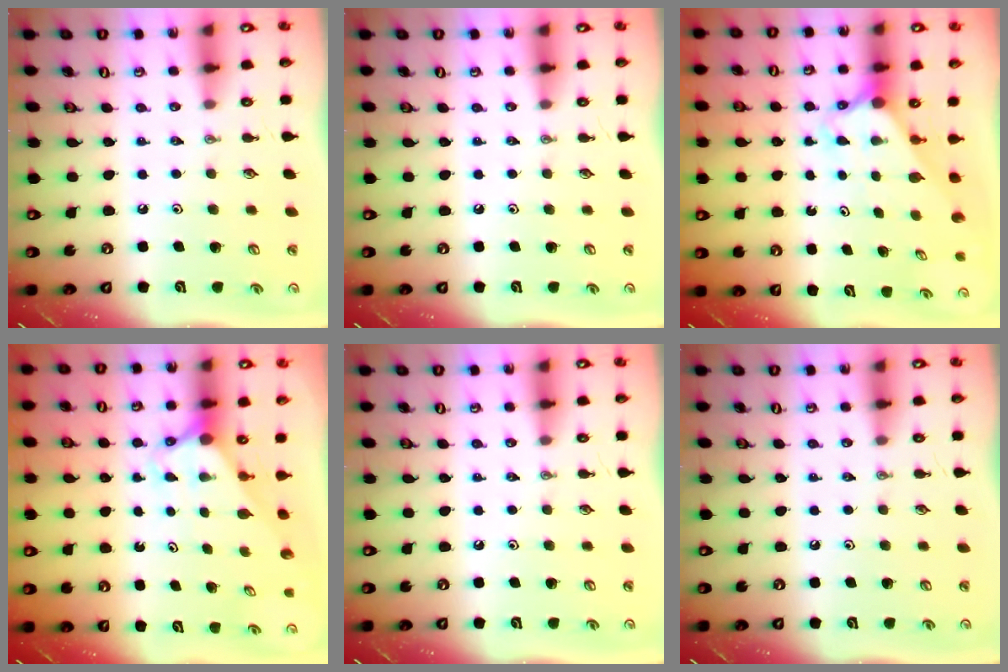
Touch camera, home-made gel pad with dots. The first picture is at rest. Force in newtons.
{"total": 0.0}
{"total": 2.7, "press": 2.7, "slide": 0.1}
{"total": 2.9, "press": 2.9, "slide": 0.0}
{"total": 0.0}
{"total": 0.0}